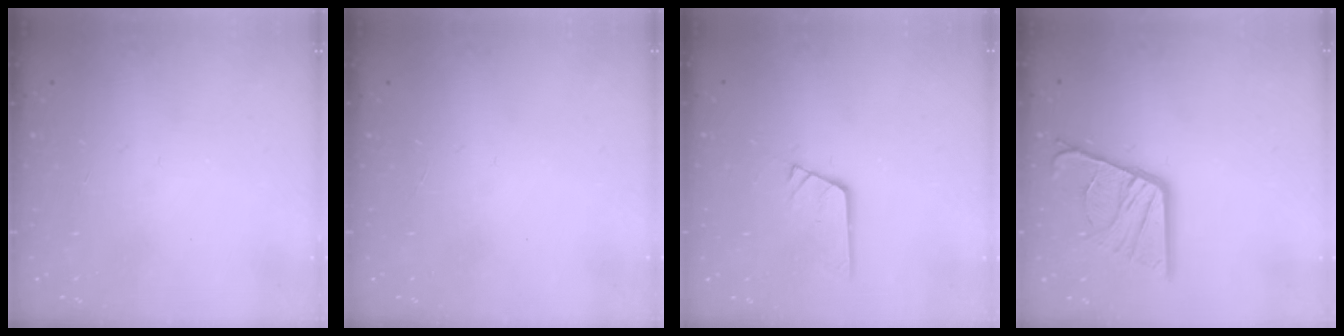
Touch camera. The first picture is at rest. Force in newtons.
{"total": 0.0}
{"total": 4.3, "press": 4.3, "slide": 0.5}
{"total": 16.2, "press": 16.1, "slide": 1.8}